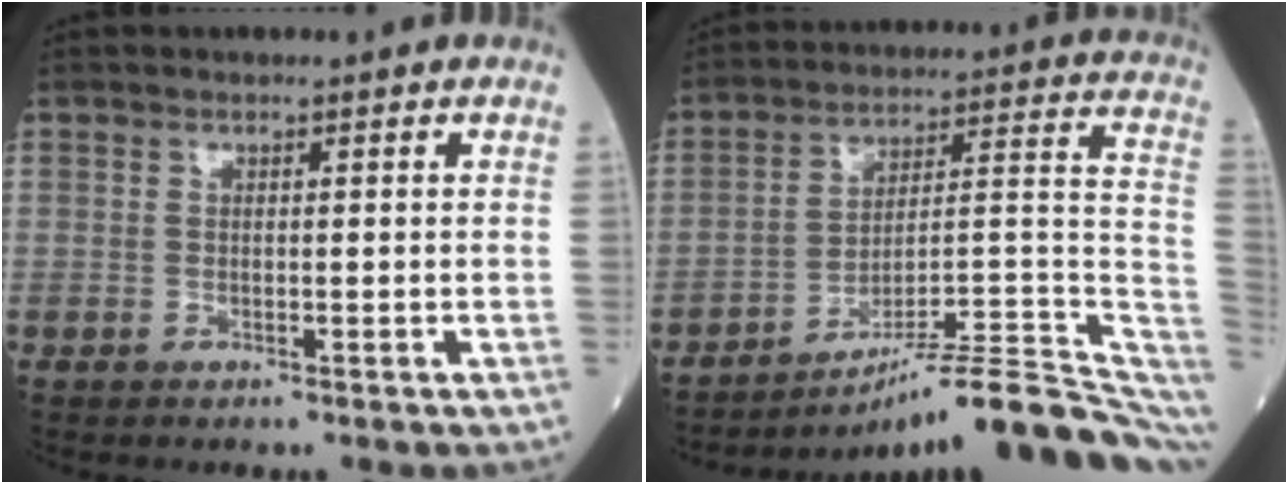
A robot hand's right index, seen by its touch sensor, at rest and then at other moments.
{"total": 20.3, "force": [-14.9, 1.7, 13.6], "torque": [-0.115, 0.038, -0.217]}